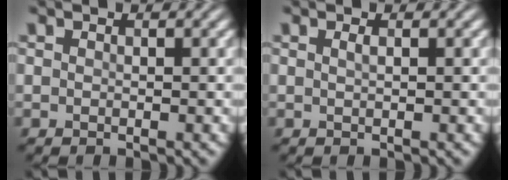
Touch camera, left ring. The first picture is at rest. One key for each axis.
{"total": 0.6, "fx": 0.2, "fy": 0.1, "fz": 0.5, "tx": -0.010, "ty": 0.005, "tz": 0.003}